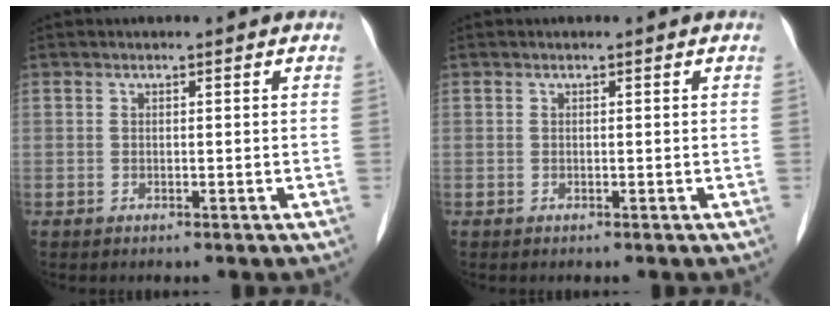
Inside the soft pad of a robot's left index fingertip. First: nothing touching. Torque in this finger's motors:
{"motor_torque": [0.00, 0.00, 0.00, 0.00]}